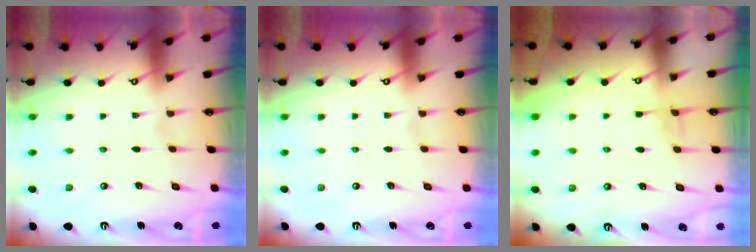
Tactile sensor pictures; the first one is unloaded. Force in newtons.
{"total": 0.0}
{"total": 3.3, "press": 3.2, "slide": 0.4}